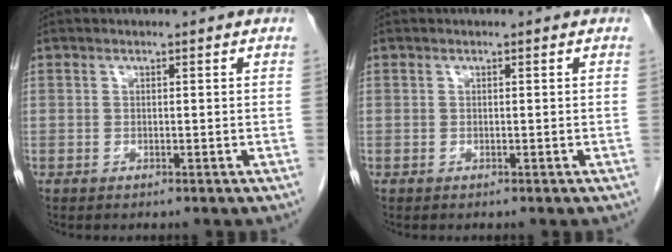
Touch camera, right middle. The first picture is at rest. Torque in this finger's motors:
{"motor_torque": [0.13, -0.22, 0.03, 0.00]}